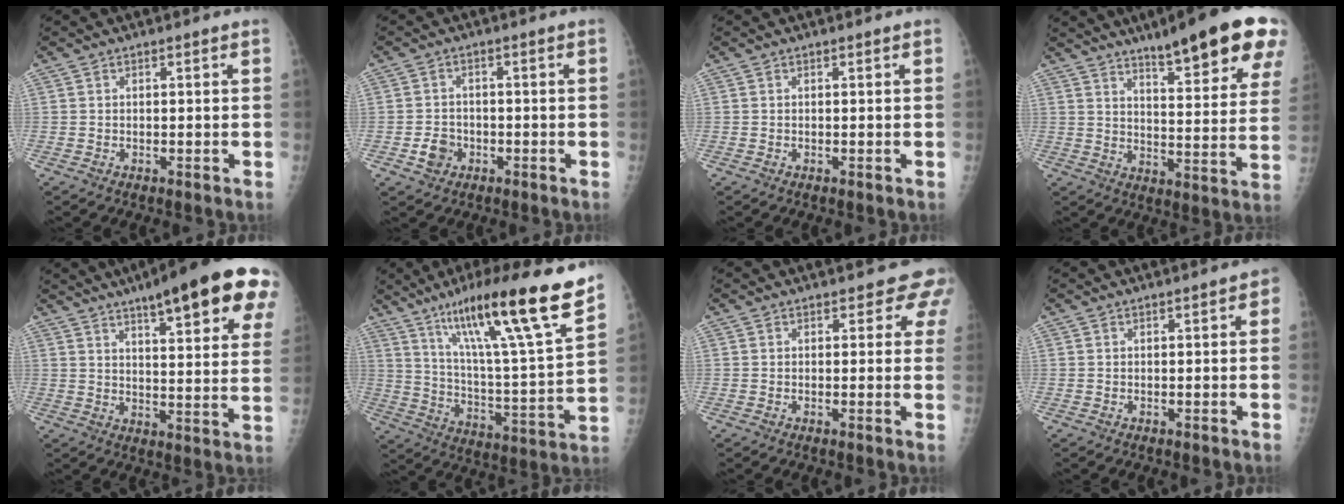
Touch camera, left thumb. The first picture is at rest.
{"total": 3.7, "force": [-1.5, 3.1, 1.3], "torque": [-0.008, 0.012, -0.026]}
{"total": 0.0}
{"total": 20.4, "force": [13.2, 3.9, 15.1], "torque": [-0.180, -0.054, 0.181]}
{"total": 21.9, "force": [12.6, 4.9, 17.3], "torque": [-0.218, -0.029, 0.161]}
{"total": 23.3, "force": [15.4, 1.7, 17.3], "torque": [-0.255, -0.057, 0.256]}
{"total": 3.5, "force": [2.6, 2.0, 1.1], "torque": [0.022, -0.009, 0.010]}
{"total": 1.4, "force": [0.0, 0.7, 1.2], "torque": [0.002, 0.006, -0.008]}